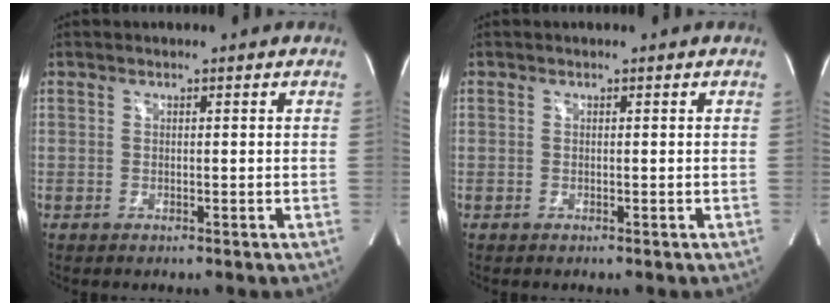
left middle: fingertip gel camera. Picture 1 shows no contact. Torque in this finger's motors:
{"motor_torque": [0.00, 0.00, 0.00, 0.00]}